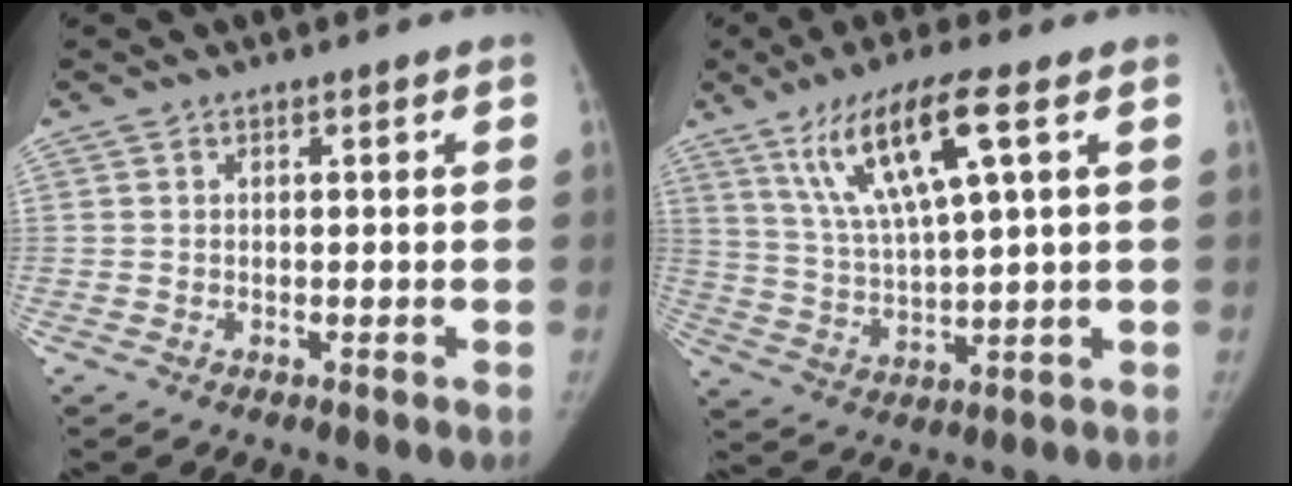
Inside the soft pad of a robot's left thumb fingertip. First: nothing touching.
{"total": 13.3, "force": [6.2, 2.2, 11.5], "torque": [-0.226, -0.016, 0.121]}